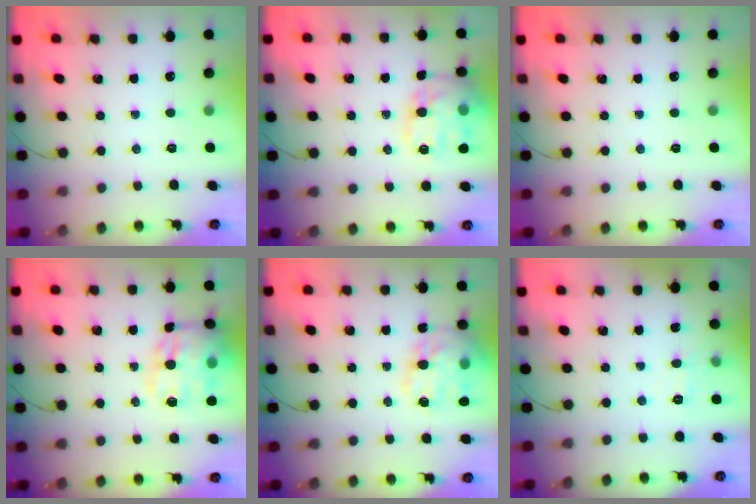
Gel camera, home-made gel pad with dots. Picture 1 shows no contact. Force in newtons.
{"total": 16.3, "press": 16.2, "slide": 2.0}
{"total": 0.0}
{"total": 16.2, "press": 15.8, "slide": 3.3}
{"total": 19.8, "press": 19.5, "slide": 3.3}
{"total": 3.9, "press": 3.6, "slide": 1.5}